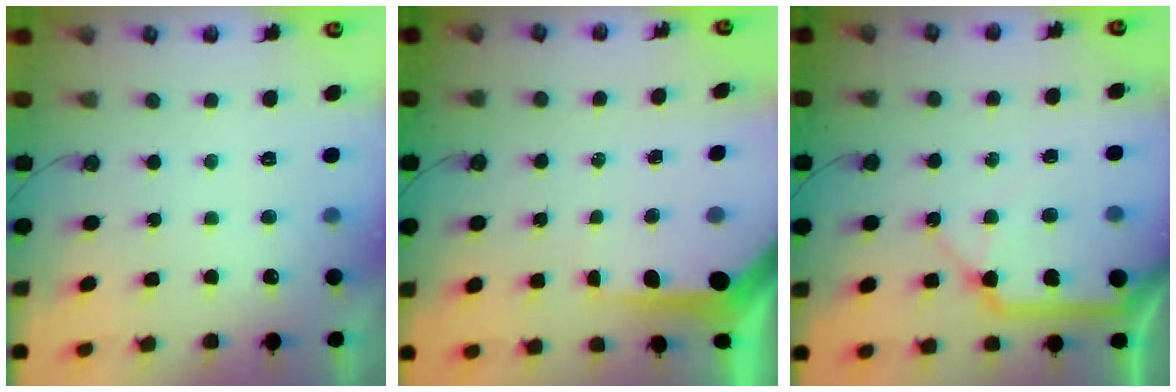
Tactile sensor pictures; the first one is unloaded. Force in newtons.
{"total": 8.0, "press": 8.0, "slide": 0.9}
{"total": 16.8, "press": 16.7, "slide": 2.1}